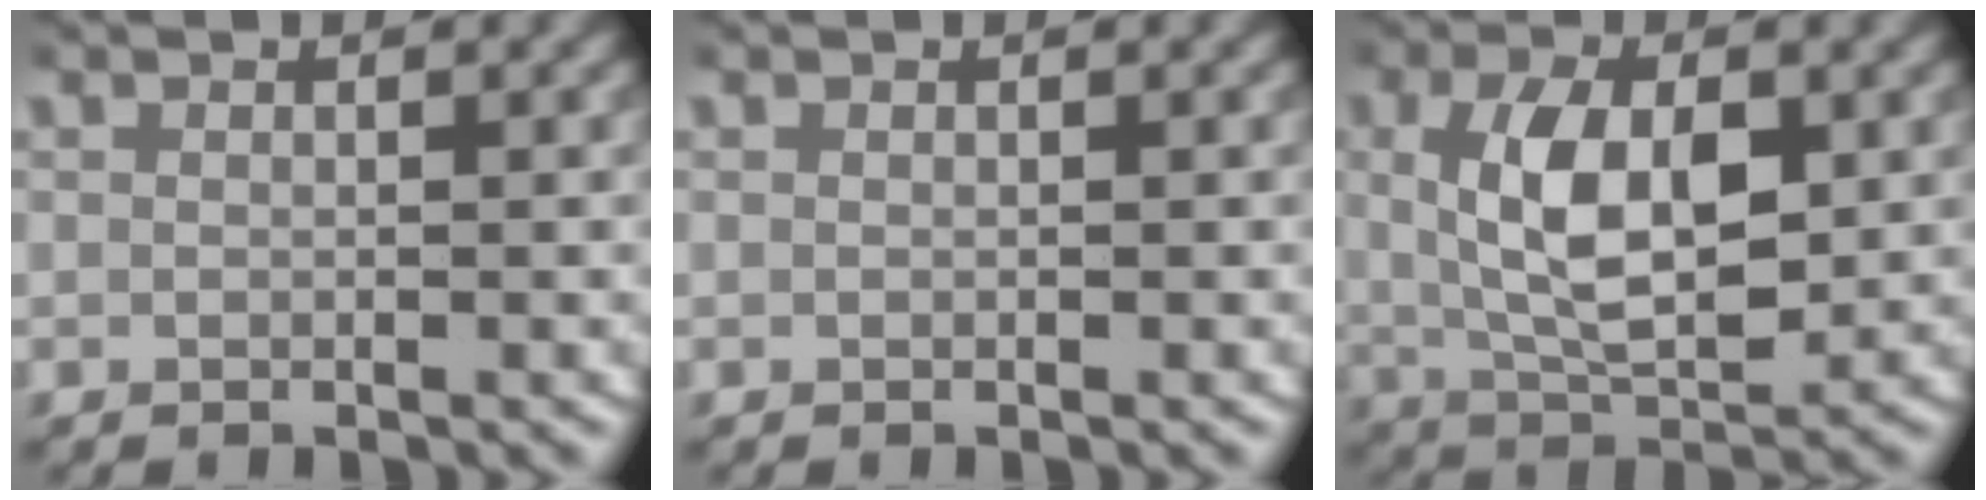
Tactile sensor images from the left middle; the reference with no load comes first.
{"total": 0.0}
{"total": 7.0, "force": [0.6, 3.6, 6.0], "torque": [-0.114, -0.013, 0.017]}